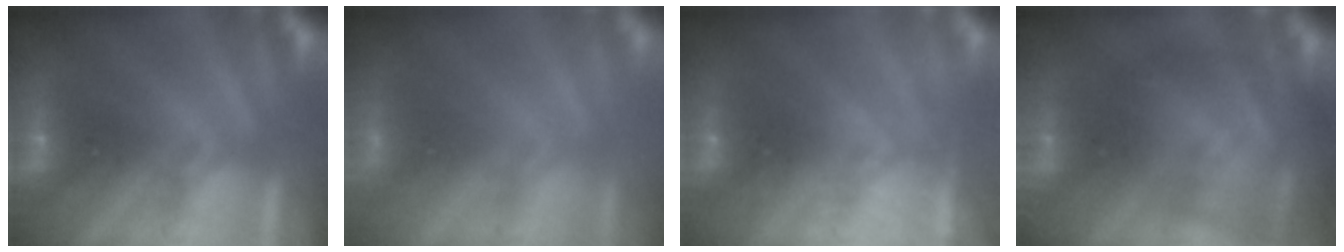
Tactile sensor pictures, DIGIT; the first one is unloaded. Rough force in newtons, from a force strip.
{"total": 7.4}
{"total": 2.3}
{"total": 9.2}